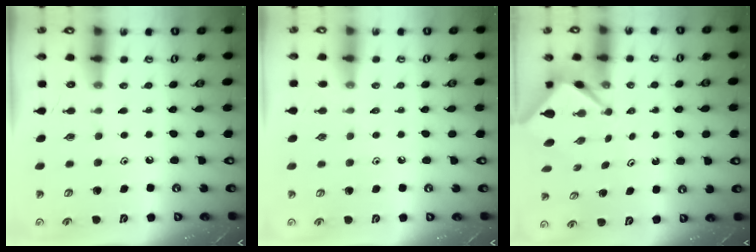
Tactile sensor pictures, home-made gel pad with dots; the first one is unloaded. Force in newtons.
{"total": 1.9, "press": 1.9, "slide": 0.4}
{"total": 2.5, "press": 2.5, "slide": 0.2}